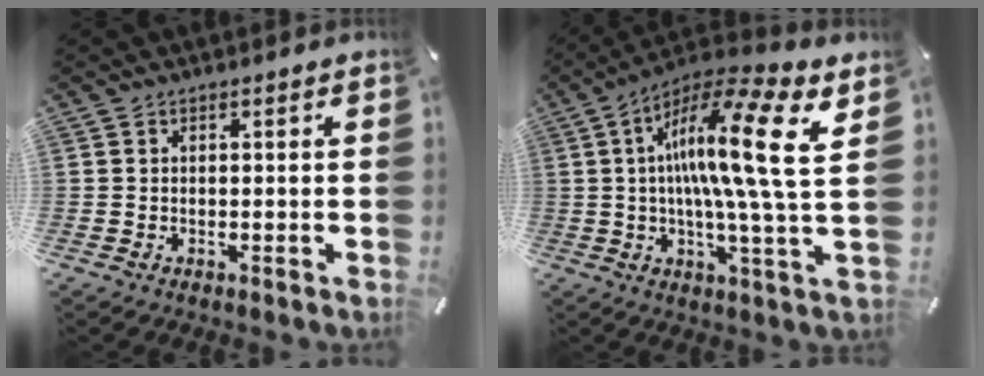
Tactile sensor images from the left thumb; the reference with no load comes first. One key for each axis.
{"total": 19.2, "fx": 4.0, "fy": 2.1, "fz": 18.7, "tx": -0.342, "ty": -0.017, "tz": 0.043}